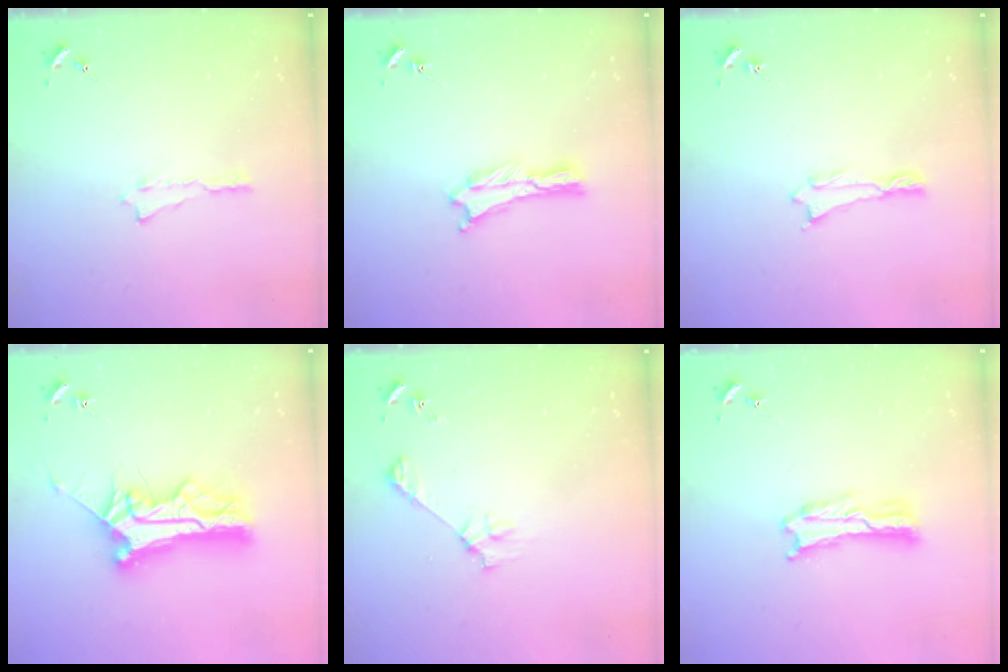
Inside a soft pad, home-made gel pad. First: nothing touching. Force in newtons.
{"total": 0.0}
{"total": 0.5, "press": 0.5, "slide": 0.2}
{"total": 10.4, "press": 10.3, "slide": 1.1}
{"total": 3.6, "press": 3.6, "slide": 0.3}
{"total": 1.0, "press": 1.0, "slide": 0.2}